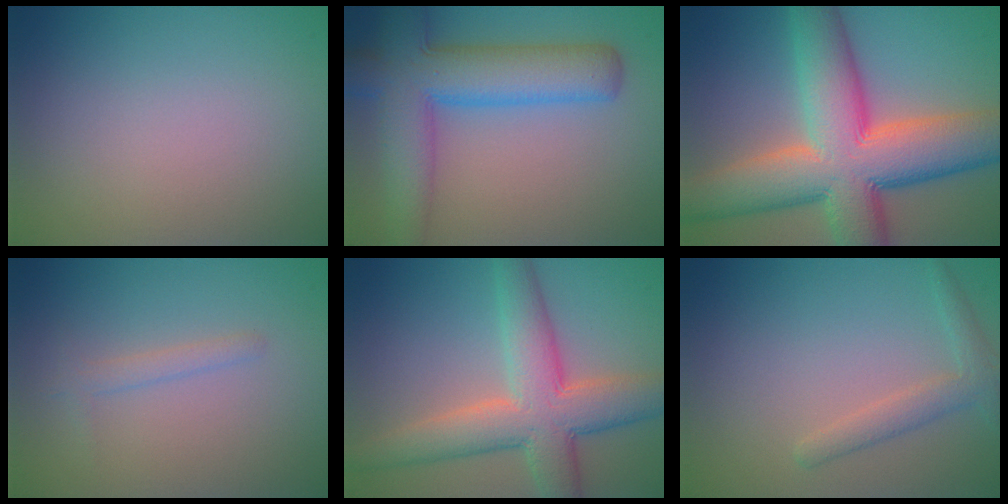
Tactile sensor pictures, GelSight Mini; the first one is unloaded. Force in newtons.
{"total": 8.9, "press": 8.9, "slide": 0.4}
{"total": 13.9, "press": 13.8, "slide": 0.6}
{"total": 1.2, "press": 1.2, "slide": 0.0}
{"total": 7.9, "press": 7.9, "slide": 0.6}
{"total": 2.2, "press": 2.2, "slide": 0.1}